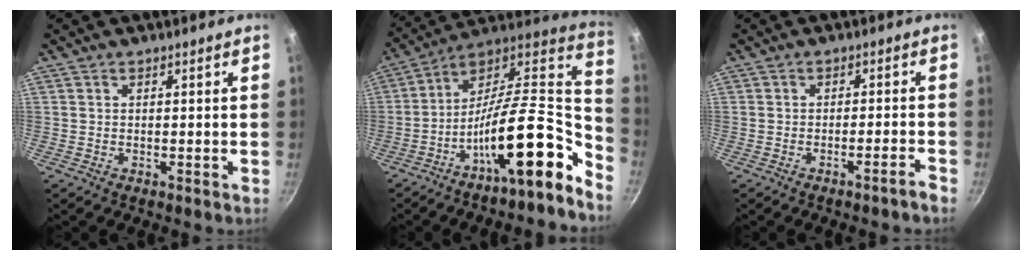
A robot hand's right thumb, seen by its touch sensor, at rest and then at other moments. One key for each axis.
{"total": 20.7, "fx": -10.9, "fy": 5.9, "fz": 16.6, "tx": -0.210, "ty": 0.074, "tz": -0.208}
{"total": 2.9, "fx": -2.1, "fy": -0.2, "fz": 1.9, "tx": -0.033, "ty": 0.021, "tz": -0.026}